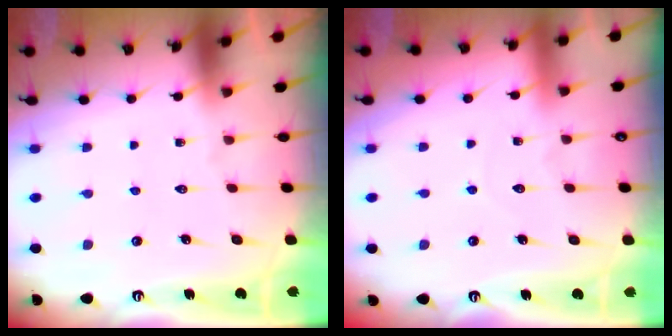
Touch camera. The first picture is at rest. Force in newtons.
{"total": 3.2, "press": 3.2, "slide": 0.3}